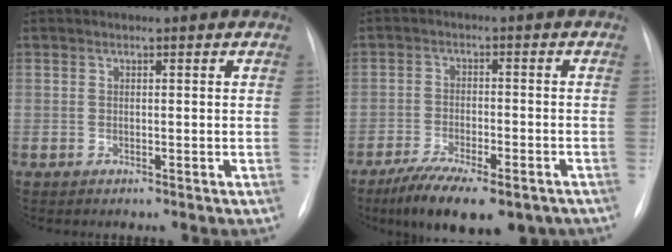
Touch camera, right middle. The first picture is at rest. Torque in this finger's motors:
{"motor_torque": [0.71, -0.53, 0.21, 0.09]}